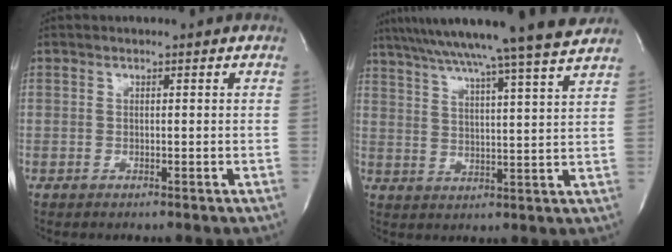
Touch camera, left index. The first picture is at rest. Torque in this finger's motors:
{"motor_torque": [0.83, -0.74, 0.80, 0.21]}